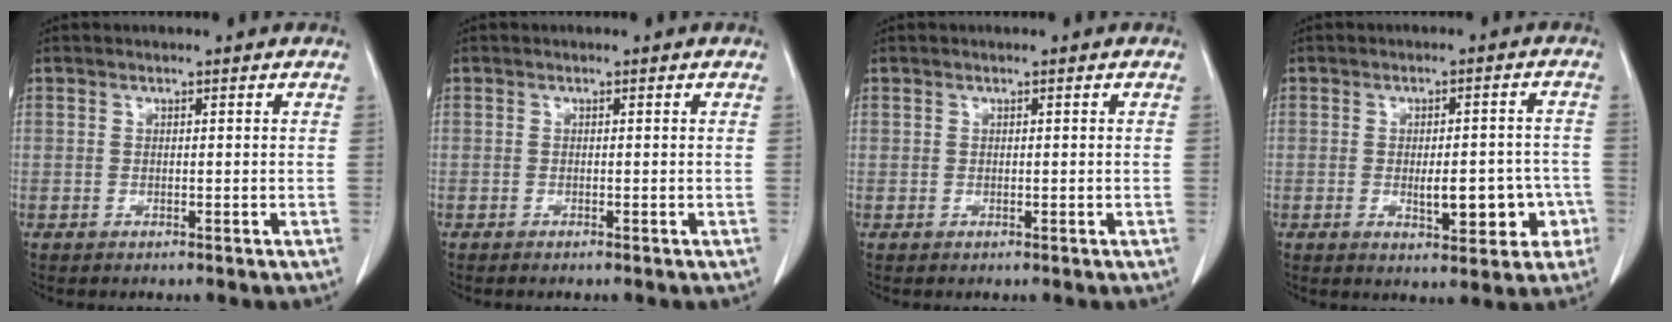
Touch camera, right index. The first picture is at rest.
{"total": 0.7, "force": [-0.6, -0.1, 0.4], "torque": [-0.007, 0.001, -0.008]}
{"total": 0.0}
{"total": 7.7, "force": [-2.0, 3.2, 6.7], "torque": [-0.079, 0.014, -0.014]}